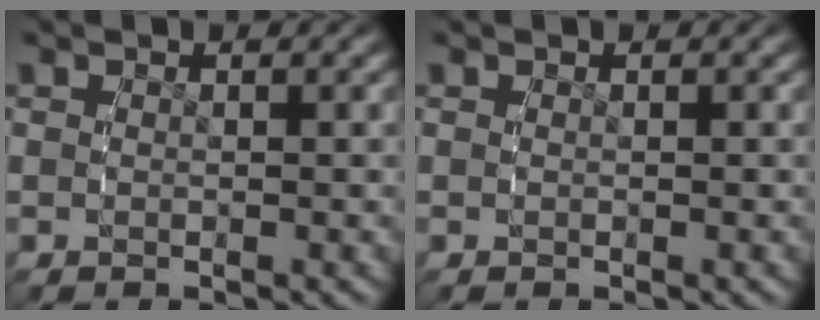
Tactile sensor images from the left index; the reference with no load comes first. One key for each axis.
{"total": 0.0}